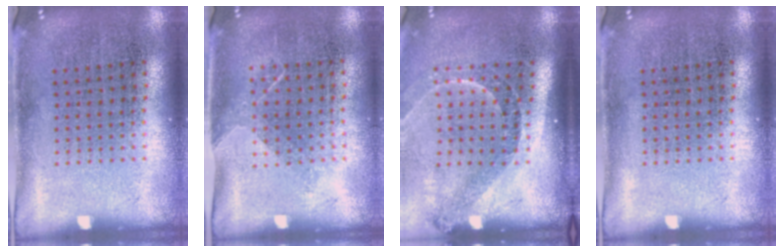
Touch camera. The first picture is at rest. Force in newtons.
{"total": 1.2, "press": 1.0, "slide": 0.8}
{"total": 1.6, "press": 1.3, "slide": 0.9}
{"total": 0.0}